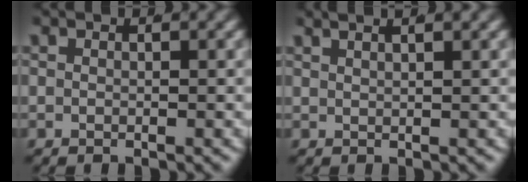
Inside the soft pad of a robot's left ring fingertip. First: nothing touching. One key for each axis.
{"total": 3.0, "fx": 2.5, "fy": 0.3, "fz": 1.7, "tx": -0.017, "ty": 0.010, "tz": 0.041}